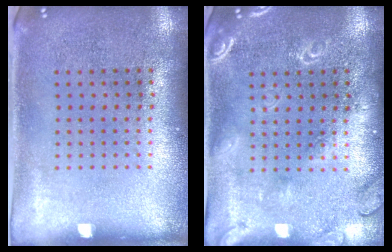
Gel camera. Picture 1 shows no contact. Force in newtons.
{"total": 2.9, "press": 2.9, "slide": 0.4}